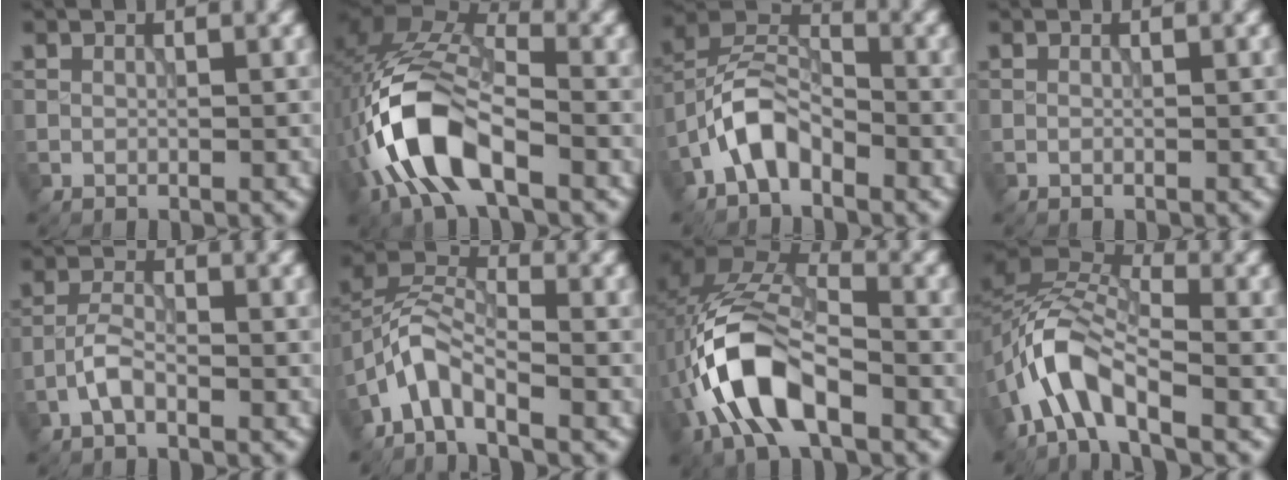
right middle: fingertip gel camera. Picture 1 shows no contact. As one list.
[{"total": 10.1, "force": [-3.8, 4.7, 8.1], "torque": [-0.174, 0.011, -0.080]}, {"total": 5.1, "force": [-3.0, 2.7, 3.1], "torque": [-0.055, 0.018, -0.067]}, {"total": 0.0}, {"total": 2.2, "force": [-1.2, 0.9, 1.6], "torque": [-0.034, 0.009, -0.033]}, {"total": 4.3, "force": [-3.0, 1.6, 2.6], "torque": [-0.050, 0.014, -0.071]}, {"total": 9.2, "force": [-3.3, 4.6, 7.3], "torque": [-0.149, 0.015, -0.070]}, {"total": 6.1, "force": [-3.4, 2.4, 4.4], "torque": [-0.077, 0.012, -0.080]}]